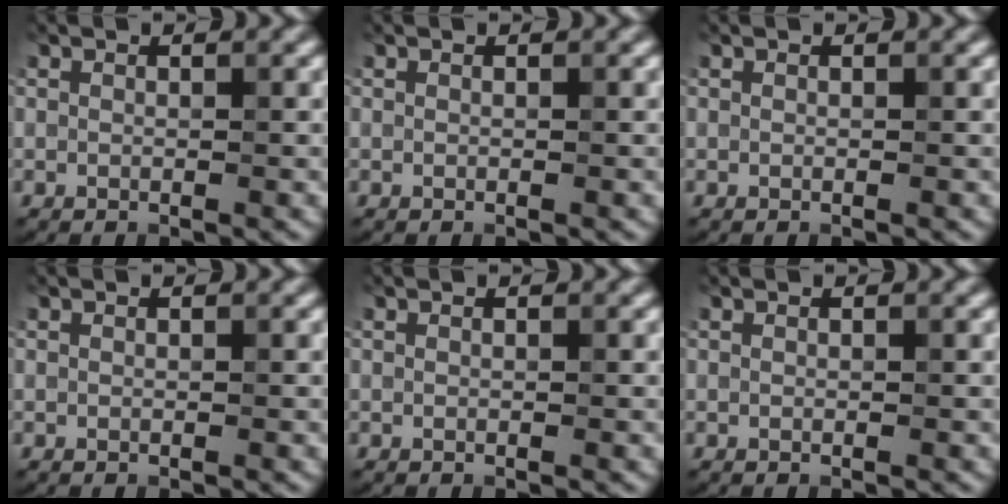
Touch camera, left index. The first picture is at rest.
{"total": 0.0}
{"total": 0.0}
{"total": 0.0}
{"total": 0.0}
{"total": 0.0}